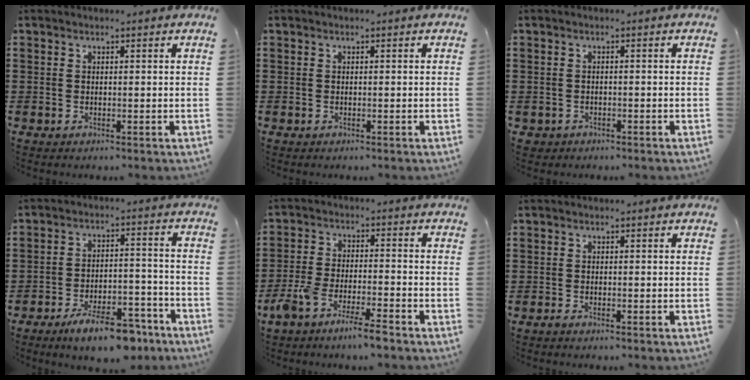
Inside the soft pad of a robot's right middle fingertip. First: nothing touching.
{"total": 0.0}
{"total": 0.7, "force": [-0.5, 0.5, 0.0], "torque": [-0.002, 0.002, -0.013]}
{"total": 9.2, "force": [-7.1, 2.2, 5.4], "torque": [-0.084, 0.022, -0.128]}
{"total": 6.3, "force": [-5.0, 0.6, 3.8], "torque": [-0.094, -0.011, -0.098]}
{"total": 0.5, "force": [-0.4, 0.0, 0.3], "torque": [-0.006, -0.003, -0.007]}